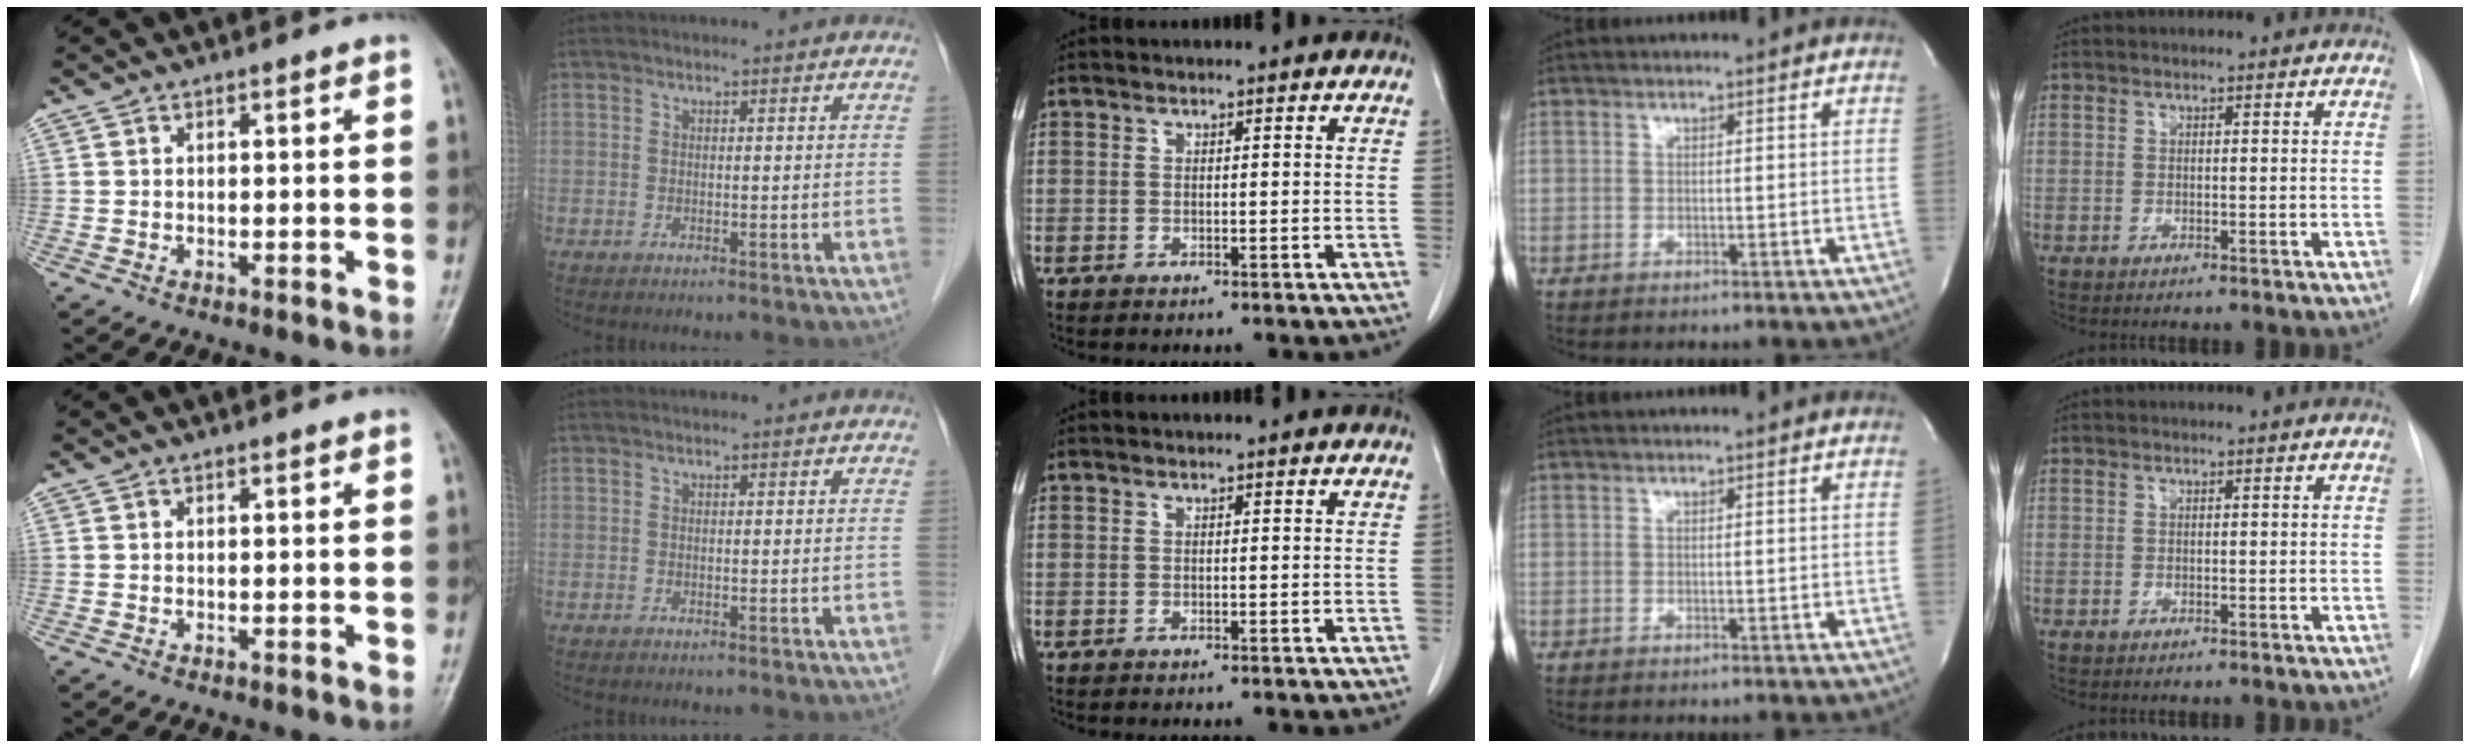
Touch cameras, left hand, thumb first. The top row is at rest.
{}